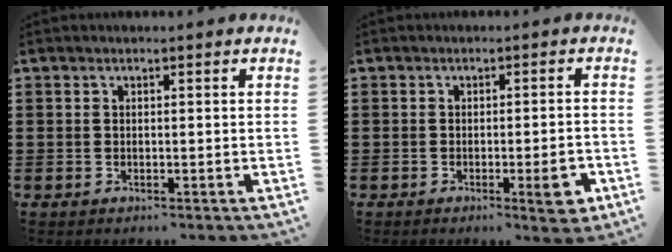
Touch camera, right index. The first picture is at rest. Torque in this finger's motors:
{"motor_torque": [0.73, -0.34, 0.08, 0.01]}